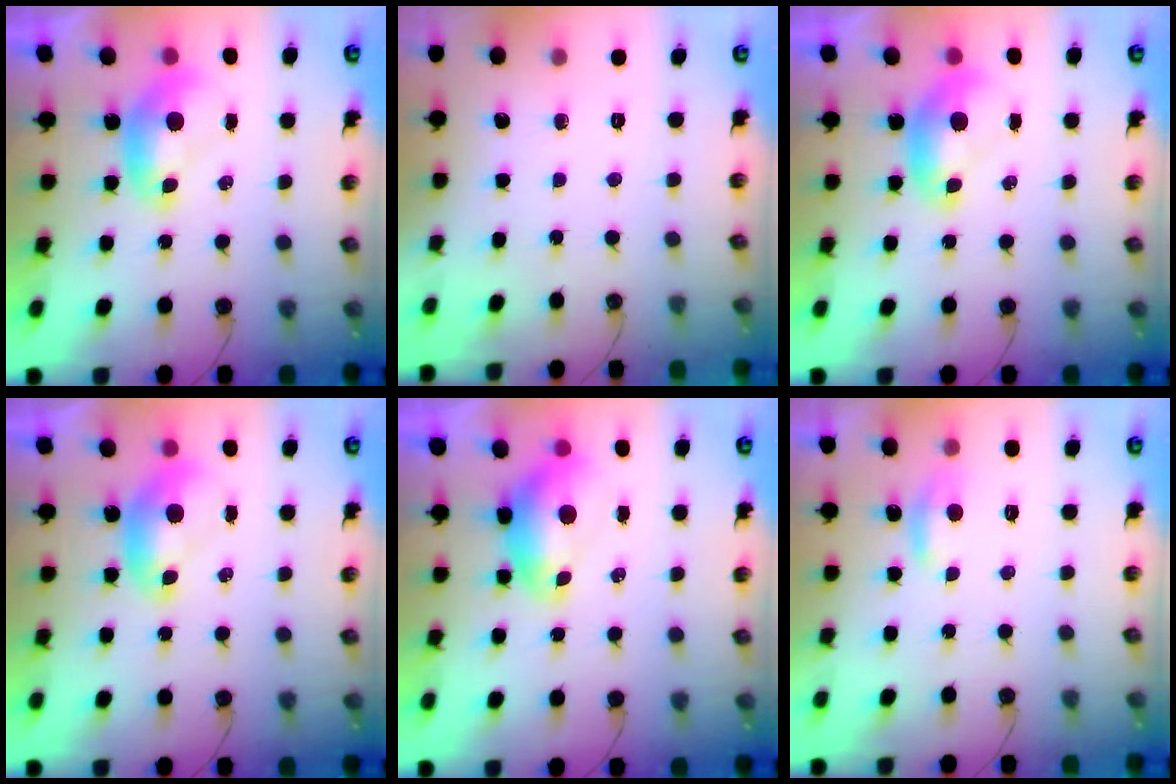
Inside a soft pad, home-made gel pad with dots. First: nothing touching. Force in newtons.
{"total": 0.0}
{"total": 0.0}
{"total": 0.0}
{"total": 0.8, "press": 0.7, "slide": 0.4}
{"total": 1.3, "press": 1.2, "slide": 0.5}